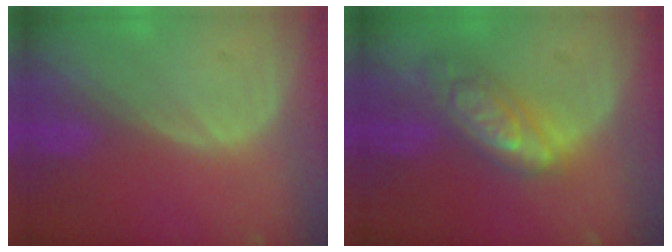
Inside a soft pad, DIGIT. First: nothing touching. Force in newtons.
{"total": 7.3, "press": 7.3, "slide": 0.5}